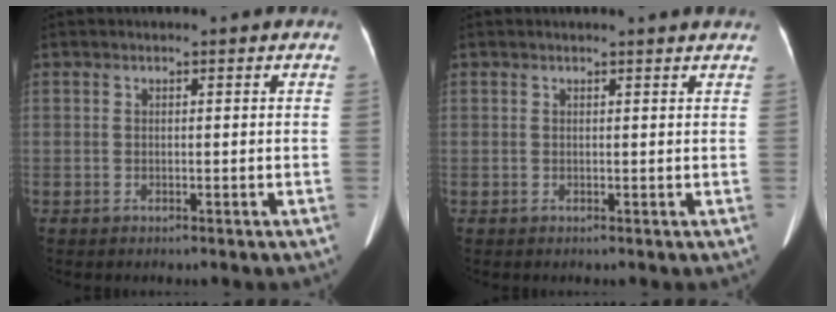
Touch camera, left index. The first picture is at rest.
{"total": 2.9, "force": [2.7, -0.2, 0.8], "torque": [-0.014, 0.003, 0.024]}